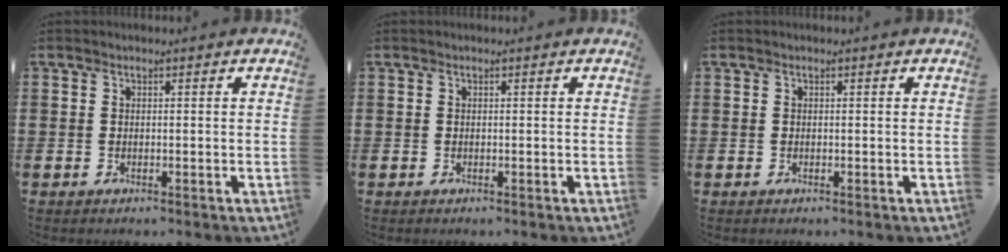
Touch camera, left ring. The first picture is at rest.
{"total": 0.0}
{"total": 0.0}